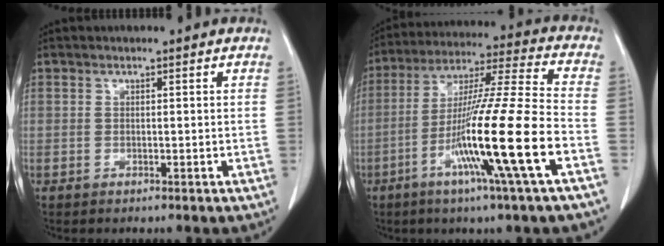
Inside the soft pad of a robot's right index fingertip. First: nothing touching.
{"total": 17.9, "force": [-6.4, -1.7, 16.6], "torque": [-0.309, -0.019, -0.120]}